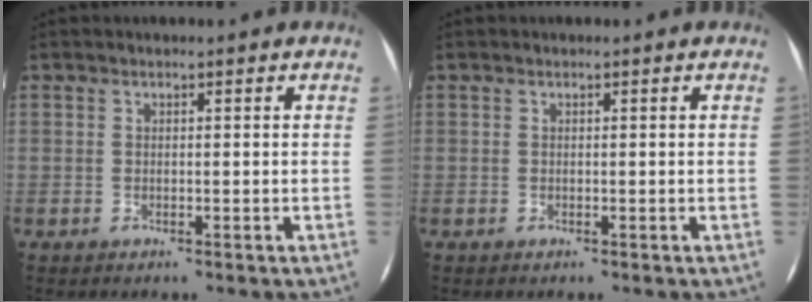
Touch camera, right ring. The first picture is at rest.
{"total": 0.0}